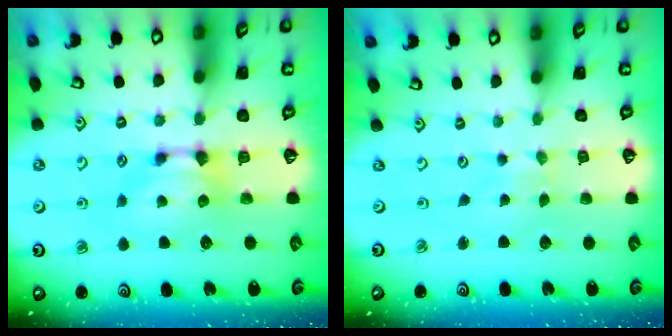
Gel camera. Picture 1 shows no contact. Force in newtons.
{"total": 4.0, "press": 4.0, "slide": 0.1}